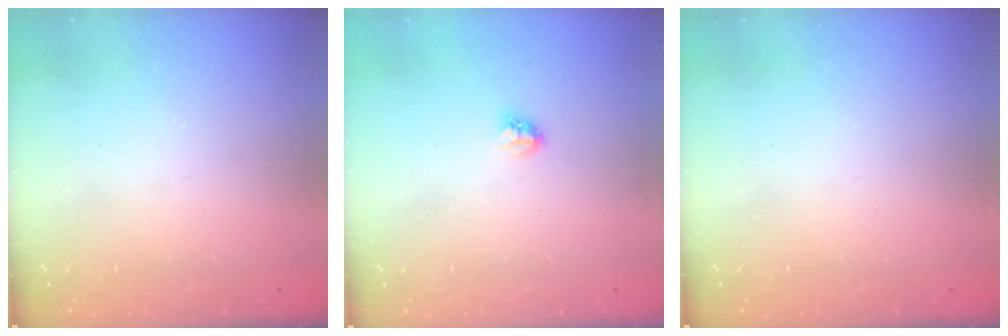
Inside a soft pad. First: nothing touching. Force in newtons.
{"total": 2.8, "press": 2.8, "slide": 0.3}
{"total": 0.0}